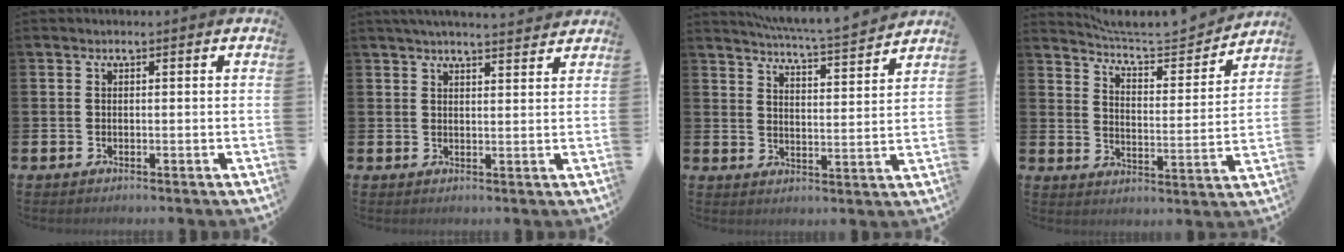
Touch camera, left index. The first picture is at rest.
{"total": 3.3, "force": [3.2, -0.1, 0.7], "torque": [-0.020, -0.013, 0.059]}
{"total": 6.0, "force": [5.8, -0.5, 1.2], "torque": [-0.041, -0.042, 0.101]}
{"total": 6.5, "force": [6.3, 0.8, 1.7], "torque": [-0.058, -0.049, 0.105]}